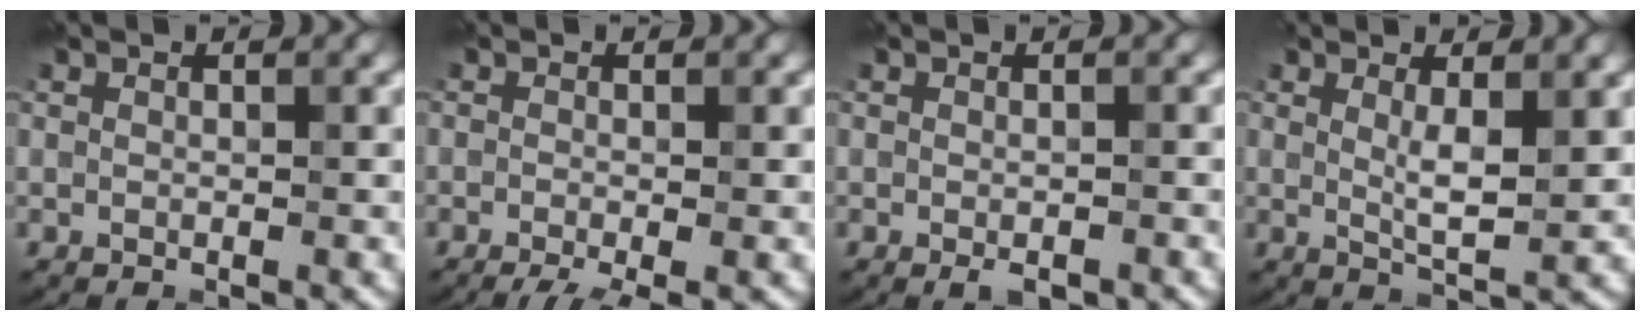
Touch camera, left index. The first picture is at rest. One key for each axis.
{"total": 3.1, "fx": -1.9, "fy": 0.7, "fz": 2.4, "tx": -0.037, "ty": -0.010, "tz": -0.032}
{"total": 1.6, "fx": -0.9, "fy": 0.6, "fz": 1.2, "tx": -0.017, "ty": -0.004, "tz": -0.010}
{"total": 2.8, "fx": 0.8, "fy": 0.6, "fz": 2.5, "tx": -0.045, "ty": -0.008, "tz": 0.017}